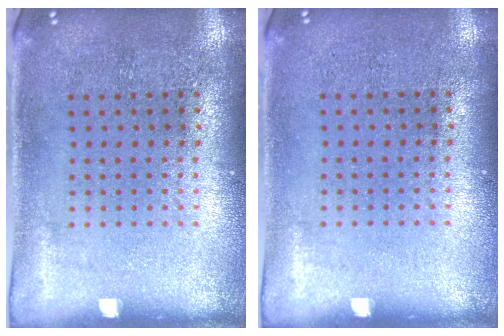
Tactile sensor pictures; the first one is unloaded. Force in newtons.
{"total": 0.0}